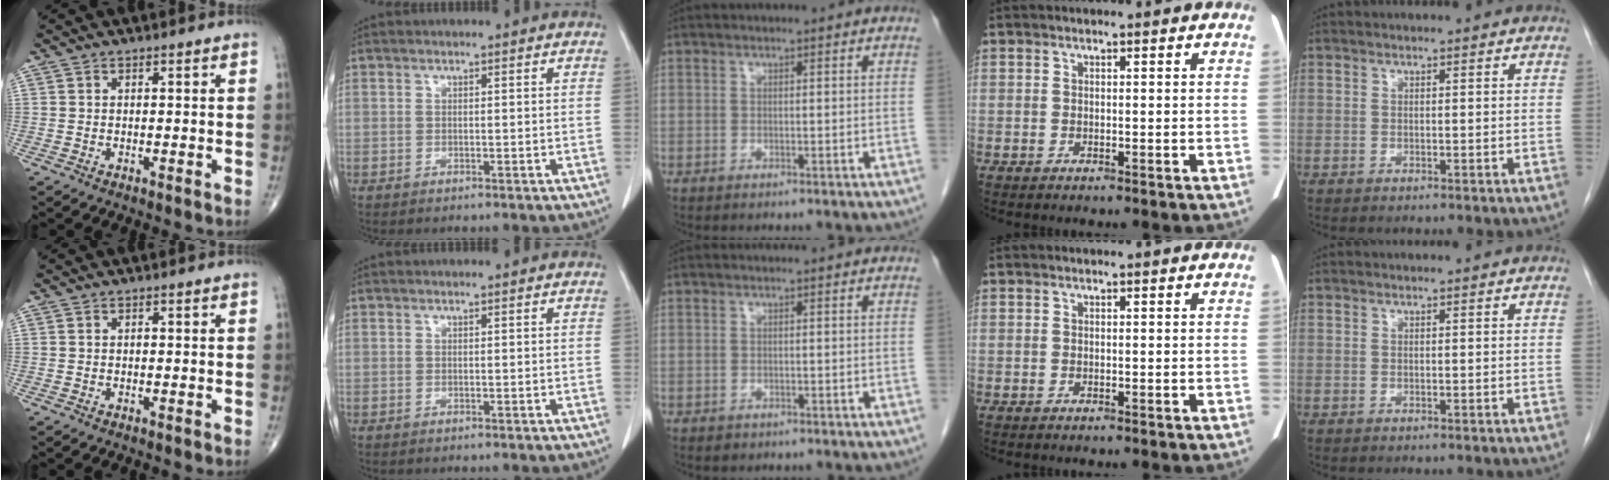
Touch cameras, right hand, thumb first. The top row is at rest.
{"middle": {"total": 0.9, "force": [-0.6, 0.6, 0.2], "torque": [-0.007, 0.001, -0.005]}}